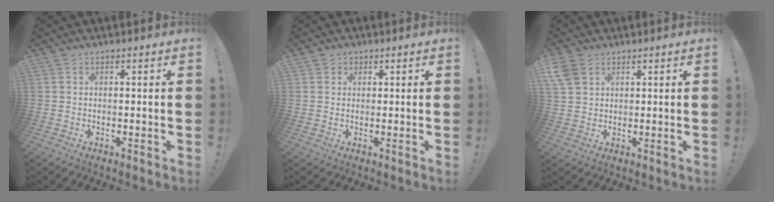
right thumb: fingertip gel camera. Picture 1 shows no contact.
{"total": 1.5, "force": [0.7, 1.3, 0.1], "torque": [-0.001, 0.000, 0.011]}
{"total": 5.4, "force": [2.9, 3.6, 2.8], "torque": [-0.051, -0.004, 0.060]}